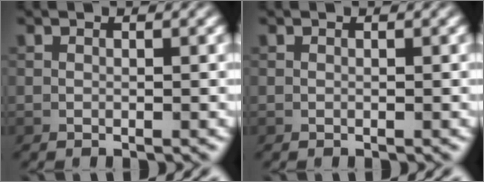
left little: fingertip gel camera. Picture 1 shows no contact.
{"total": 0.0}